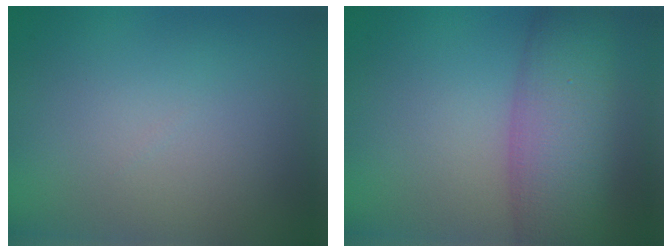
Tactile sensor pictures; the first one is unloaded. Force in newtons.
{"total": 8.0, "press": 8.0, "slide": 0.2}